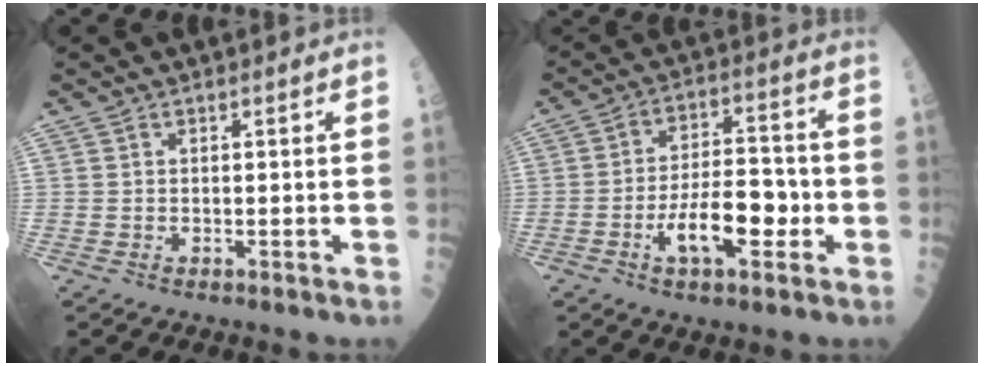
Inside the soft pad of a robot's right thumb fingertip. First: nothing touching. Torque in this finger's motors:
{"motor_torque": [0.44, 0.45, 0.92, 0.05, 0.09]}